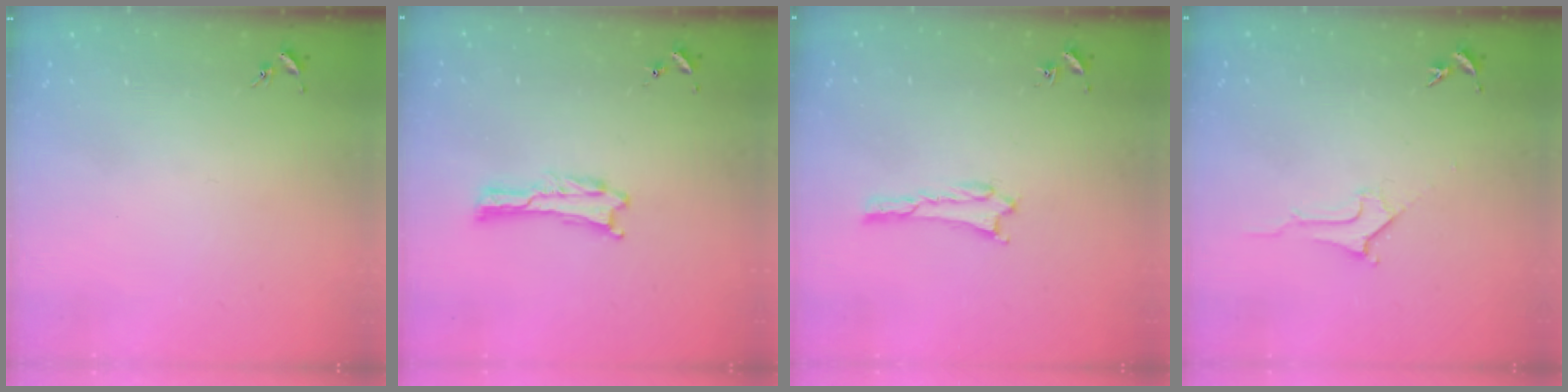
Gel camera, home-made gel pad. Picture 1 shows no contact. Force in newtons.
{"total": 0.0}
{"total": 0.9, "press": 0.8, "slide": 0.1}
{"total": 2.8, "press": 2.8, "slide": 0.4}